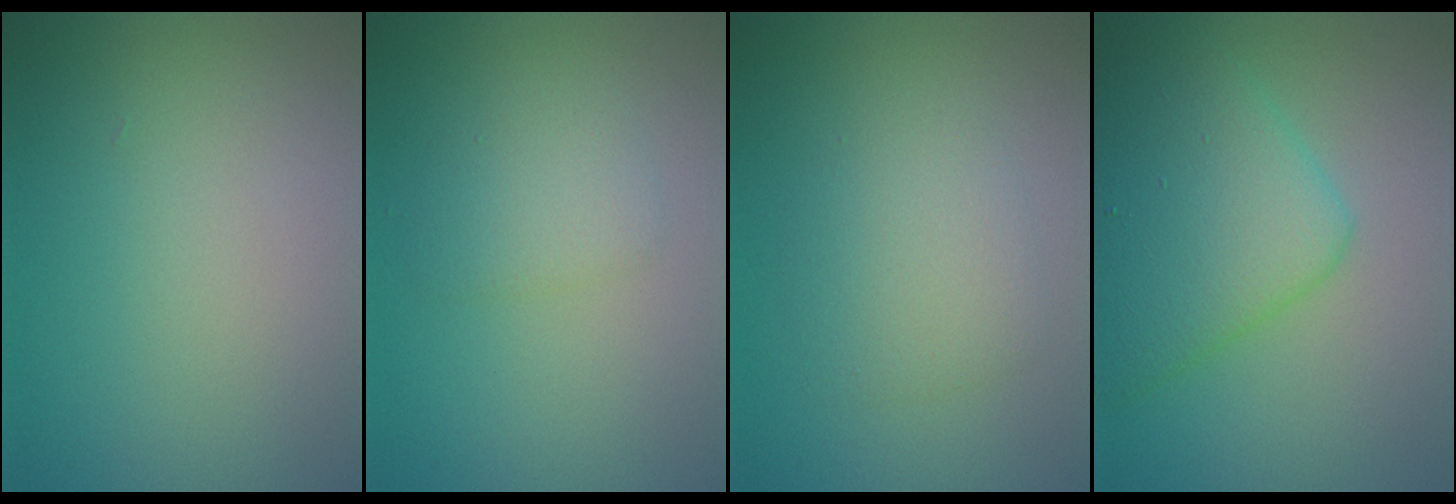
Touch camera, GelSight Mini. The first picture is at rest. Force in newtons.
{"total": 2.1, "press": 2.1, "slide": 0.1}
{"total": 3.0, "press": 3.0, "slide": 0.1}
{"total": 6.9, "press": 6.9, "slide": 0.3}